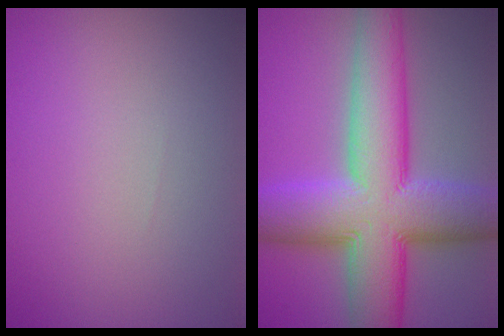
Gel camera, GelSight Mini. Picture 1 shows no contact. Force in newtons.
{"total": 13.0, "press": 13.0, "slide": 0.2}